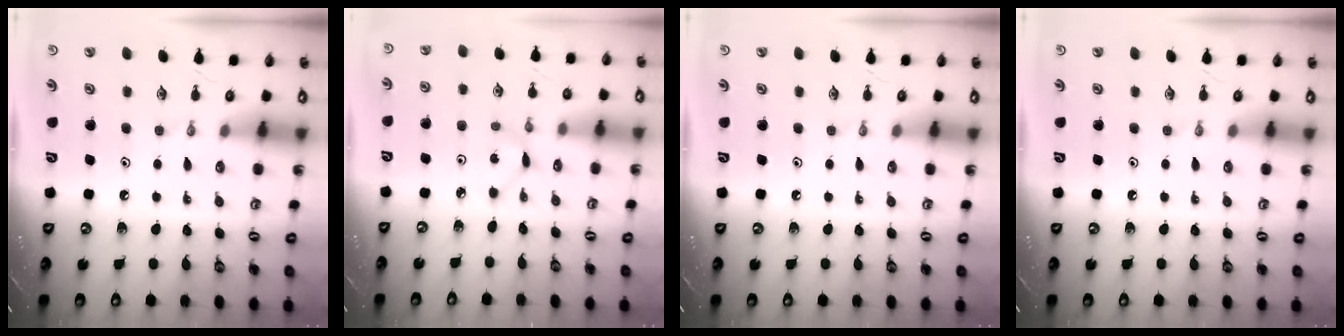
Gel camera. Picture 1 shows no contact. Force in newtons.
{"total": 1.2, "press": 1.2, "slide": 0.1}
{"total": 0.0}
{"total": 0.0}